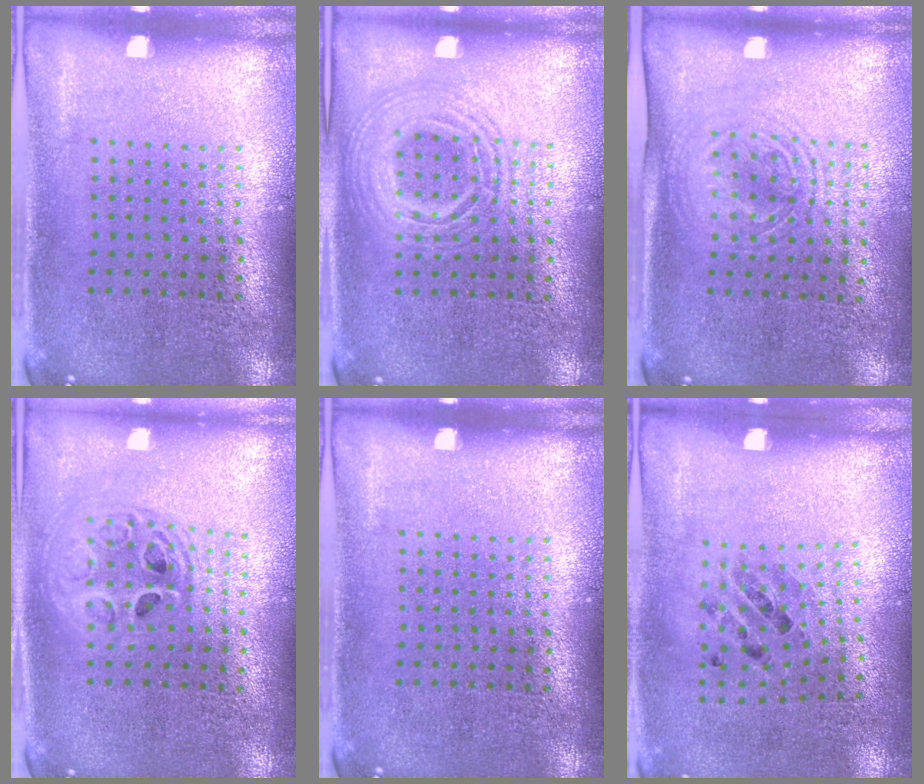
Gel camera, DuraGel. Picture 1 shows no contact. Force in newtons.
{"total": 1.6, "press": 1.6, "slide": 0.2}
{"total": 1.5, "press": 1.3, "slide": 0.7}
{"total": 1.7, "press": 1.5, "slide": 0.9}
{"total": 0.0}
{"total": 0.9, "press": 0.8, "slide": 0.5}